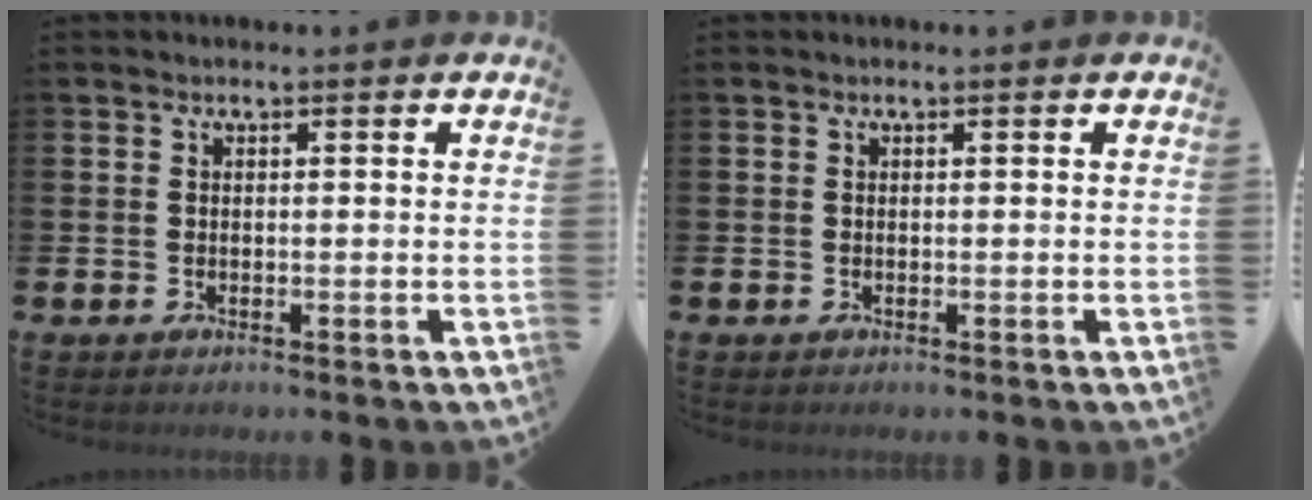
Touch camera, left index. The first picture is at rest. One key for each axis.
{"total": 0.0}